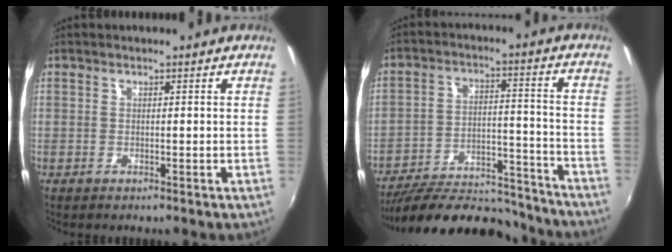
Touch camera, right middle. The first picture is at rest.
{"total": 23.1, "force": [-20.6, 6.5, 8.1], "torque": [-0.149, 0.015, -0.280]}